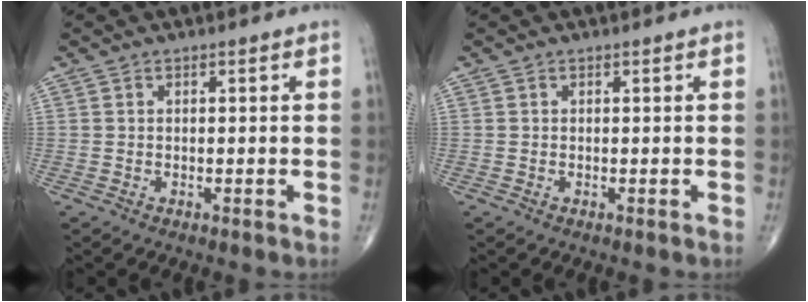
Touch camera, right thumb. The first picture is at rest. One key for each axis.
{"total": 0.0}